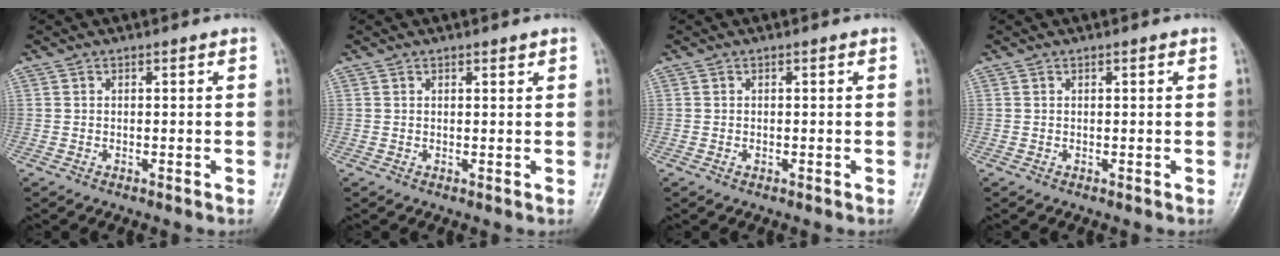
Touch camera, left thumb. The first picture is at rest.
{"total": 1.0, "force": [0.7, 0.3, 0.6], "torque": [-0.007, -0.003, 0.011]}
{"total": 0.6, "force": [-0.1, 0.4, 0.4], "torque": [-0.005, 0.001, -0.002]}
{"total": 0.5, "force": [0.3, 0.2, 0.4], "torque": [-0.008, -0.001, 0.003]}